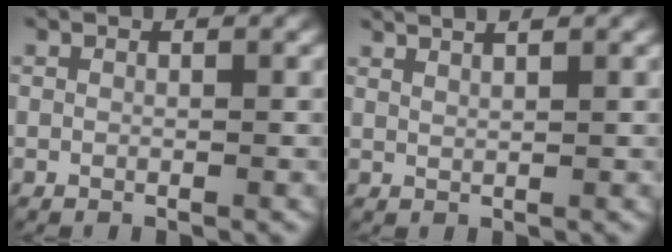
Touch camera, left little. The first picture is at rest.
{"total": 3.1, "force": [2.2, 0.9, 2.0], "torque": [-0.011, 0.018, 0.011]}